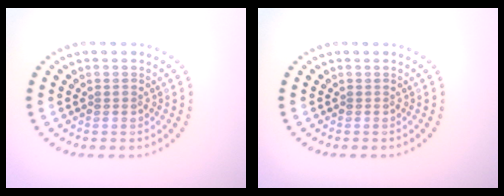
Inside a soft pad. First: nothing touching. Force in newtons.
{"total": 0.0}